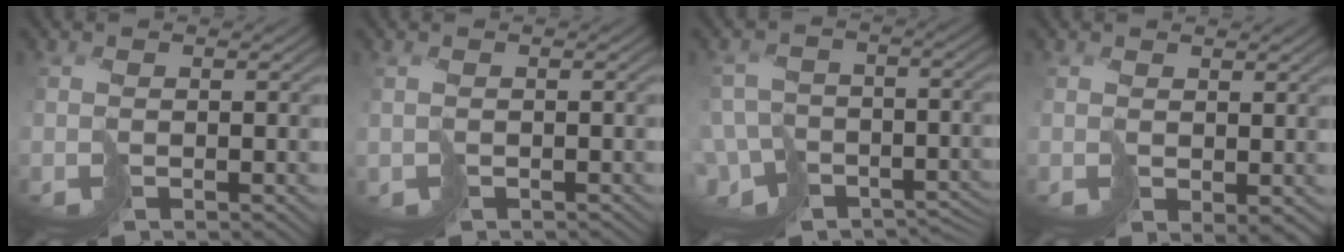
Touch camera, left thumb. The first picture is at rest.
{"total": 1.3, "force": [-0.3, 1.2, 0.4], "torque": [-0.010, -0.008, -0.003]}
{"total": 8.8, "force": [-6.0, 5.3, 3.7], "torque": [-0.077, -0.021, -0.099]}
{"total": 3.2, "force": [-0.3, 2.0, 2.5], "torque": [-0.050, -0.011, -0.001]}